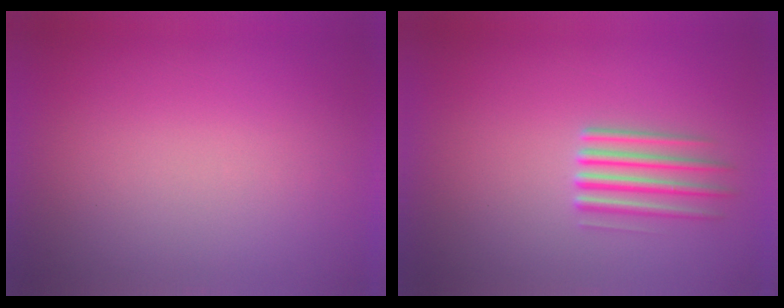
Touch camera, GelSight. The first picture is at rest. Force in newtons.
{"total": 2.4}